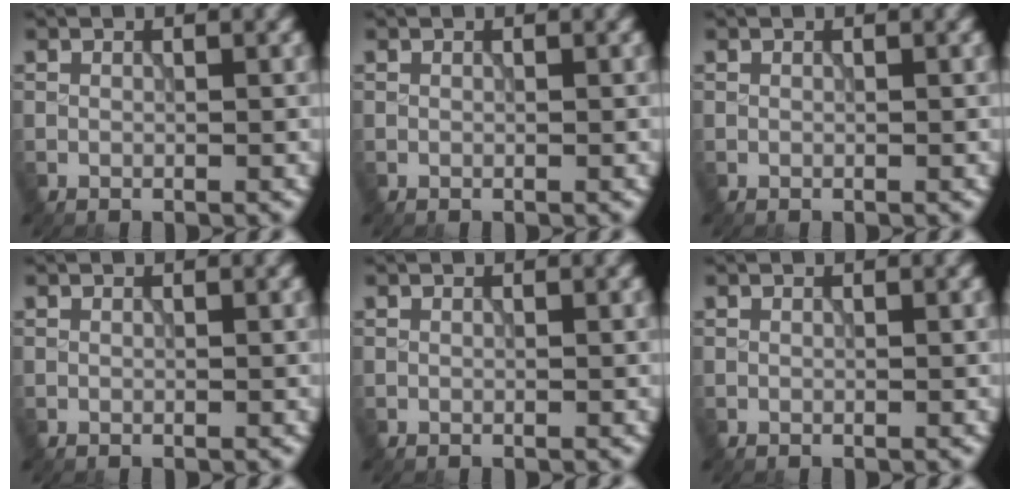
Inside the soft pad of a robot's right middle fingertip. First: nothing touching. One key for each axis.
{"total": 0.0}
{"total": 0.0}
{"total": 0.0}
{"total": 0.0}
{"total": 0.0}